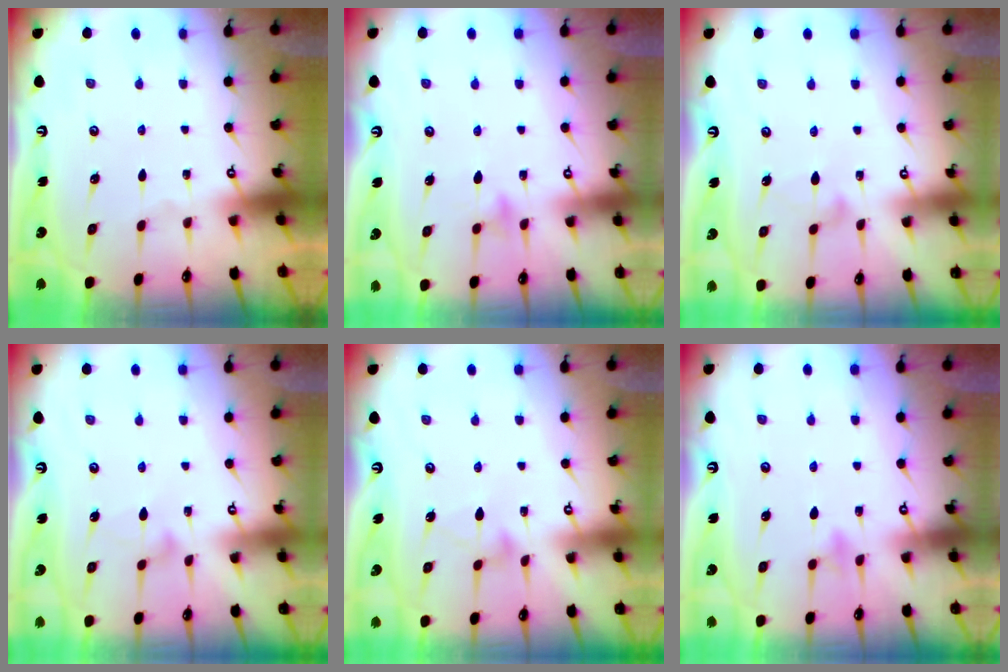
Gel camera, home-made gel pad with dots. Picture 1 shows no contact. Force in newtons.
{"total": 6.3, "press": 6.3, "slide": 0.4}
{"total": 7.8, "press": 7.8, "slide": 0.3}
{"total": 7.6, "press": 7.6, "slide": 0.4}
{"total": 7.1, "press": 7.1, "slide": 0.5}
{"total": 5.3, "press": 5.1, "slide": 1.3}